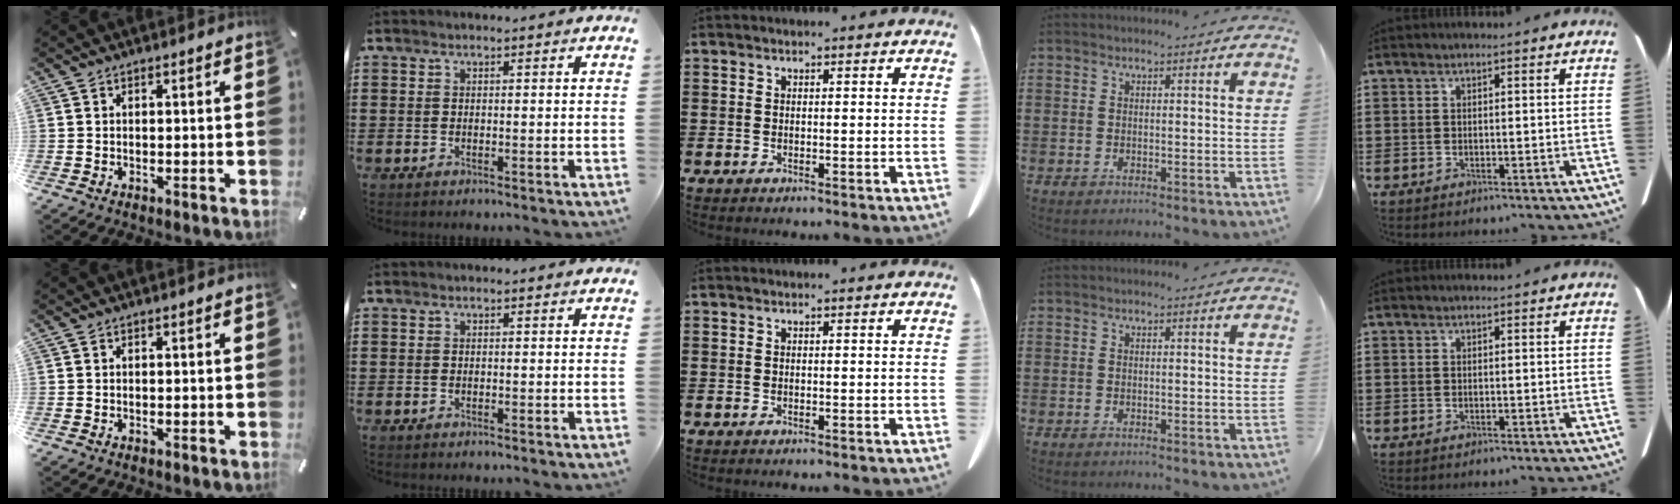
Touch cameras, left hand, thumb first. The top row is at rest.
{}